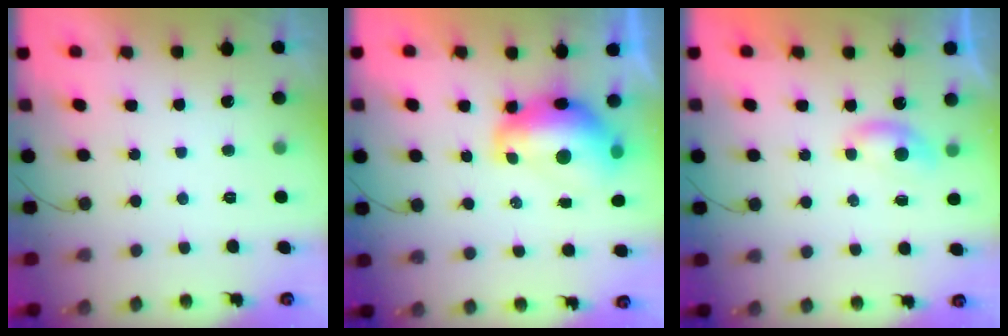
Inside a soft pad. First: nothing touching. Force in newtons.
{"total": 10.1, "press": 10.1, "slide": 0.9}
{"total": 4.5, "press": 4.5, "slide": 0.4}